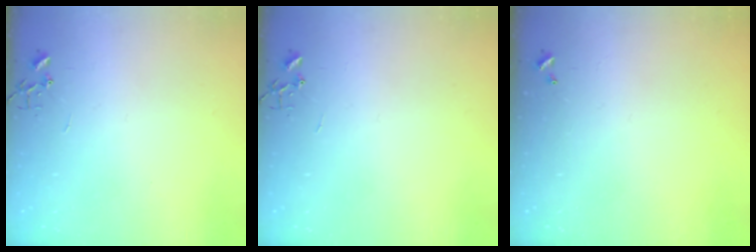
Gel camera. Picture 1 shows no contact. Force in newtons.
{"total": 0.0}
{"total": 0.0}